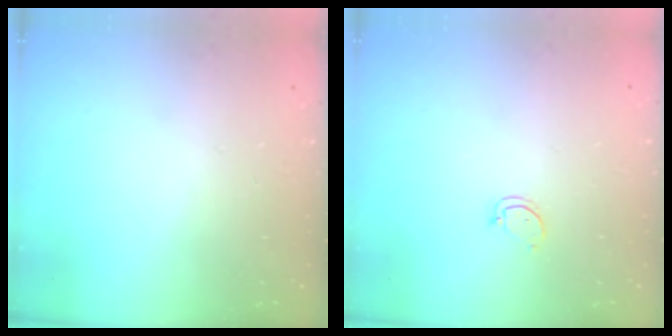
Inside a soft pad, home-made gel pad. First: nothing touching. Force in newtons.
{"total": 2.5, "press": 2.5, "slide": 0.3}